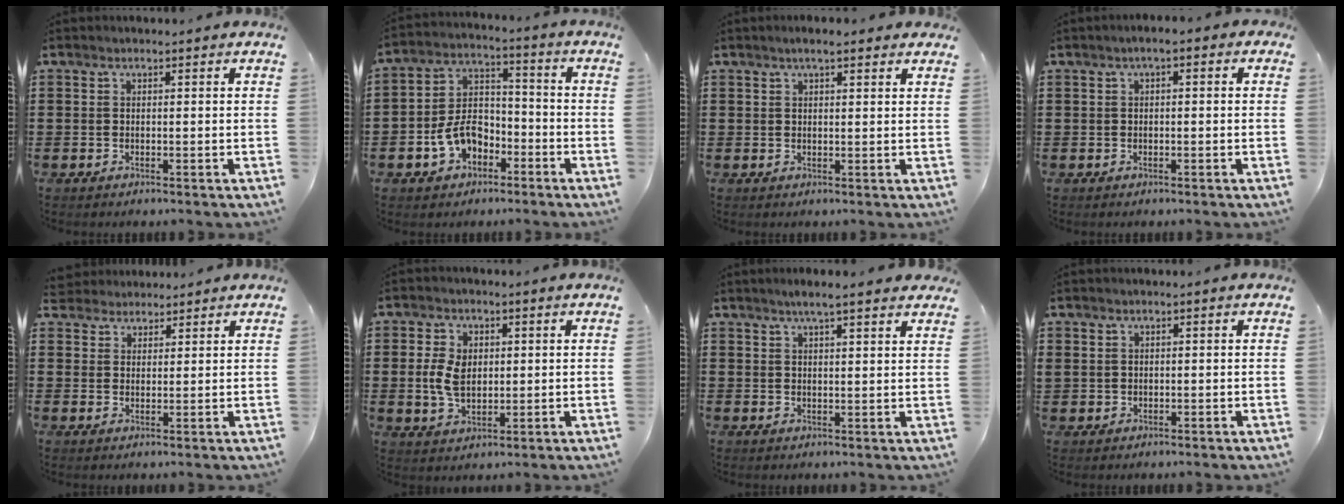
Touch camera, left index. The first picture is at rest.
{"total": 7.7, "force": [-3.6, 5.2, 4.4], "torque": [-0.103, 0.017, -0.071]}
{"total": 2.8, "force": [1.9, 0.4, 1.9], "torque": [-0.041, 0.004, 0.034]}
{"total": 1.5, "force": [-0.5, 0.4, 1.3], "torque": [-0.025, 0.001, -0.012]}
{"total": 3.0, "force": [2.7, 1.2, -0.5], "torque": [-0.005, -0.001, 0.051]}
{"total": 5.7, "force": [0.6, 3.7, 4.3], "torque": [-0.103, 0.008, 0.005]}
{"total": 3.7, "force": [3.1, 0.0, 2.0], "torque": [-0.046, -0.002, 0.056]}
{"total": 0.9, "force": [0.7, 0.5, 0.1], "torque": [-0.005, 0.003, 0.013]}